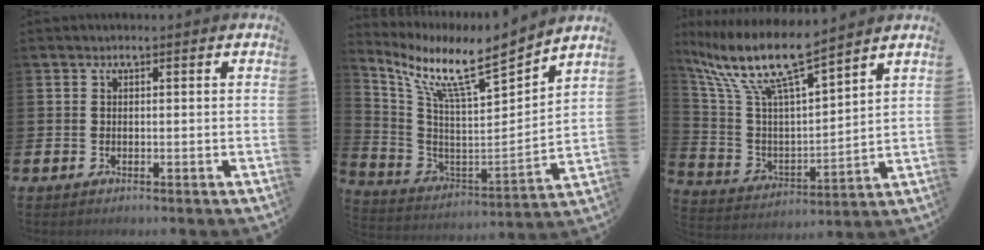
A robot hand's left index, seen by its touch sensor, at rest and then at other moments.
{"total": 10.1, "force": [8.0, 1.5, 6.0], "torque": [-0.147, -0.060, 0.127]}
{"total": 11.0, "force": [9.3, 1.6, 5.7], "torque": [-0.156, -0.055, 0.160]}